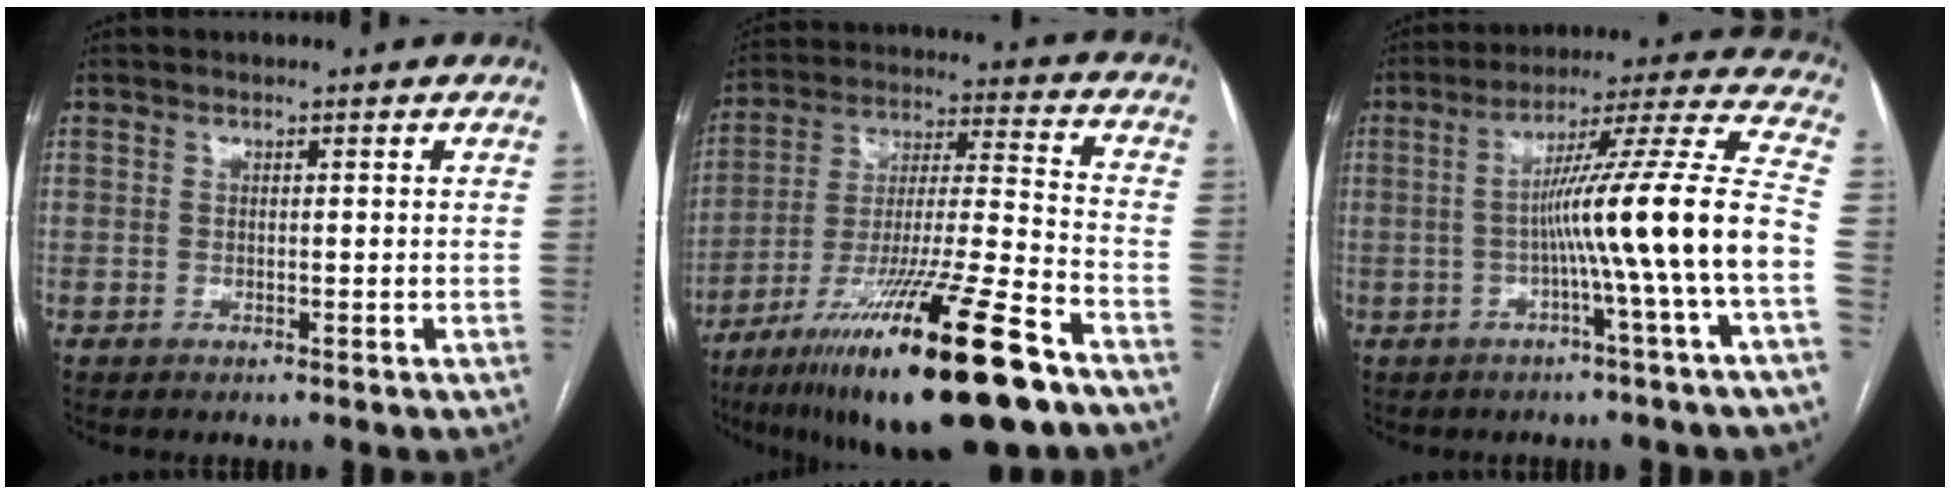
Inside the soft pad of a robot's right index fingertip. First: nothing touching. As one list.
[{"total": 24.4, "force": [-15.3, 1.4, 19.0], "torque": [-0.299, -0.040, -0.262]}, {"total": 15.3, "force": [-3.4, -2.5, 14.7], "torque": [-0.223, 0.011, -0.062]}]